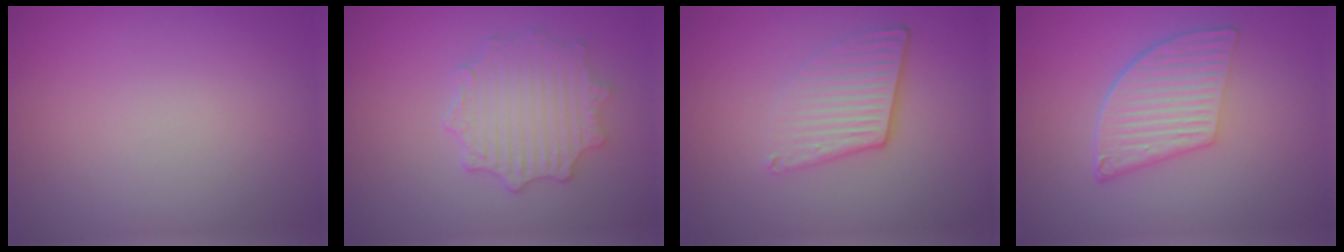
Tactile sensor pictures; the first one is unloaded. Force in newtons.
{"total": 4.5, "press": 3.8, "slide": 2.4}
{"total": 4.2, "press": 2.7, "slide": 3.2}
{"total": 5.9, "press": 4.2, "slide": 4.2}